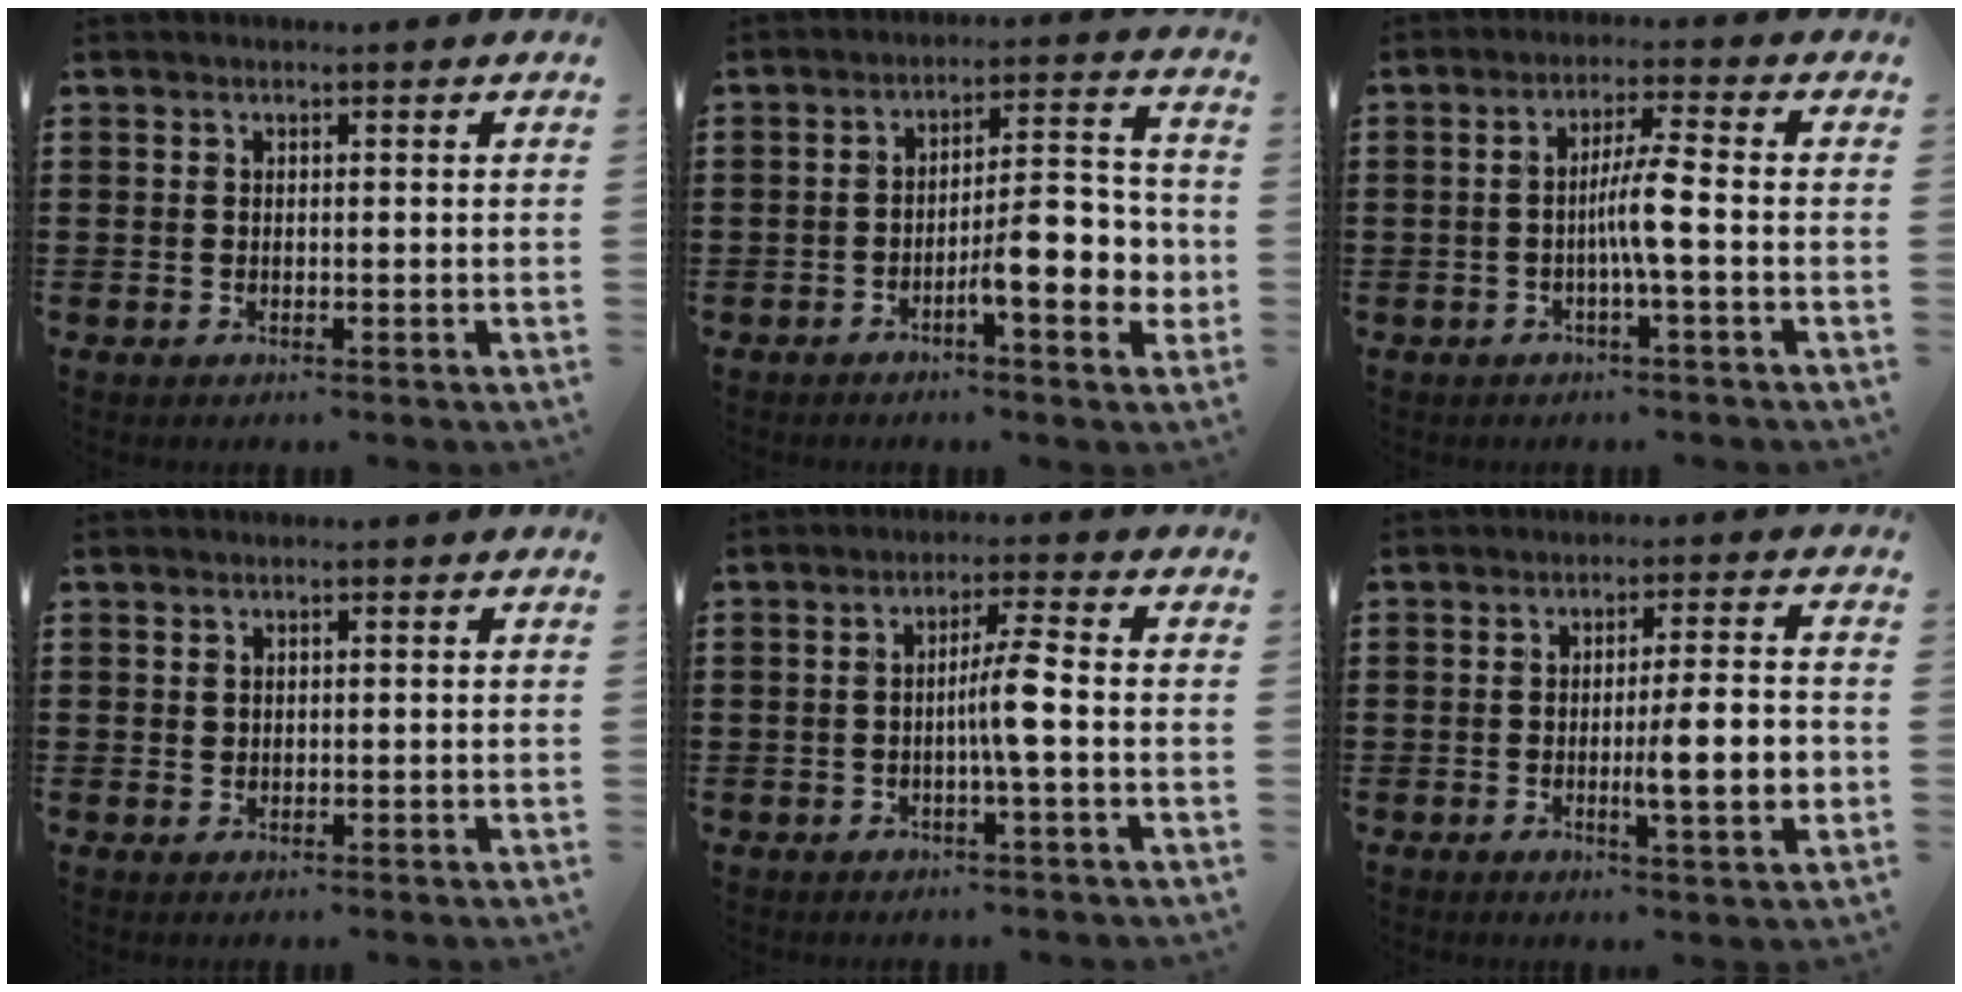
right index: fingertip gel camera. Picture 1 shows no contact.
{"total": 8.7, "force": [-2.8, 2.4, 7.9], "torque": [-0.113, -0.014, -0.053]}
{"total": 4.9, "force": [-1.1, -0.2, 4.8], "torque": [-0.087, -0.004, -0.023]}
{"total": 0.8, "force": [0.4, 0.6, 0.2], "torque": [-0.006, 0.003, 0.009]}
{"total": 4.9, "force": [-0.9, -0.2, 4.9], "torque": [-0.088, -0.002, -0.021]}
{"total": 7.7, "force": [-1.3, 1.1, 7.5], "torque": [-0.108, -0.008, -0.024]}